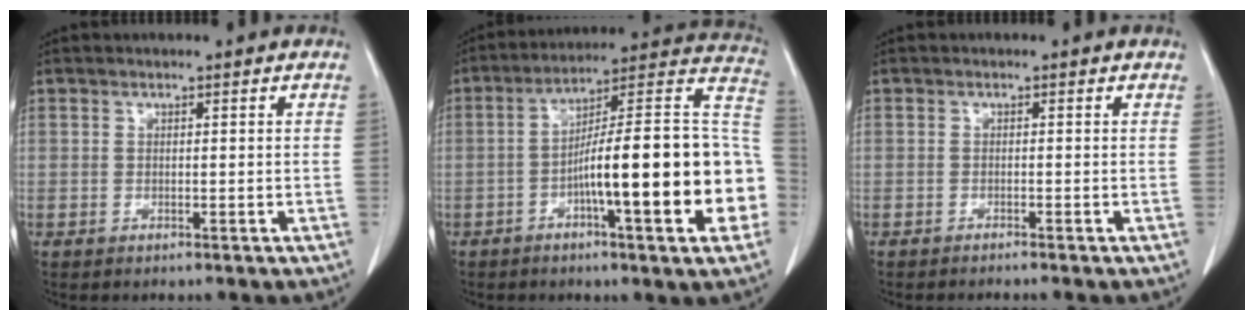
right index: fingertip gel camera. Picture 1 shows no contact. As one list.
[{"total": 23.1, "force": [-5.2, 2.7, 22.4], "torque": [-0.244, 0.031, -0.073]}, {"total": 2.0, "force": [-1.7, -0.4, 0.9], "torque": [-0.005, 0.003, -0.025]}]